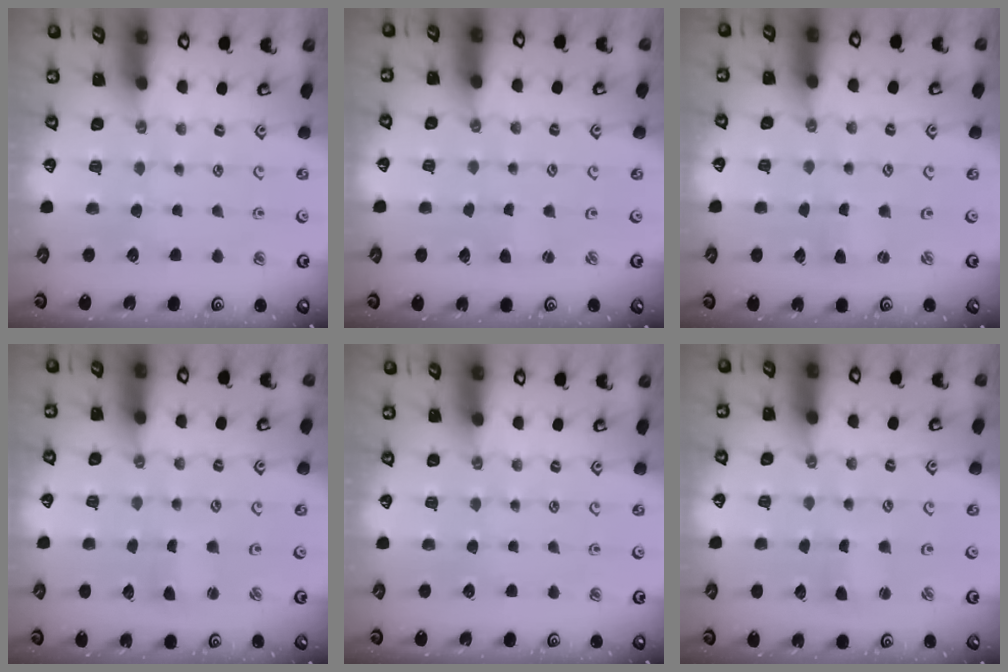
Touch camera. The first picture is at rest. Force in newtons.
{"total": 0.9, "press": 0.8, "slide": 0.1}
{"total": 1.0, "press": 1.0, "slide": 0.1}
{"total": 0.8, "press": 0.8, "slide": 0.1}
{"total": 0.0}
{"total": 0.8, "press": 0.8, "slide": 0.1}